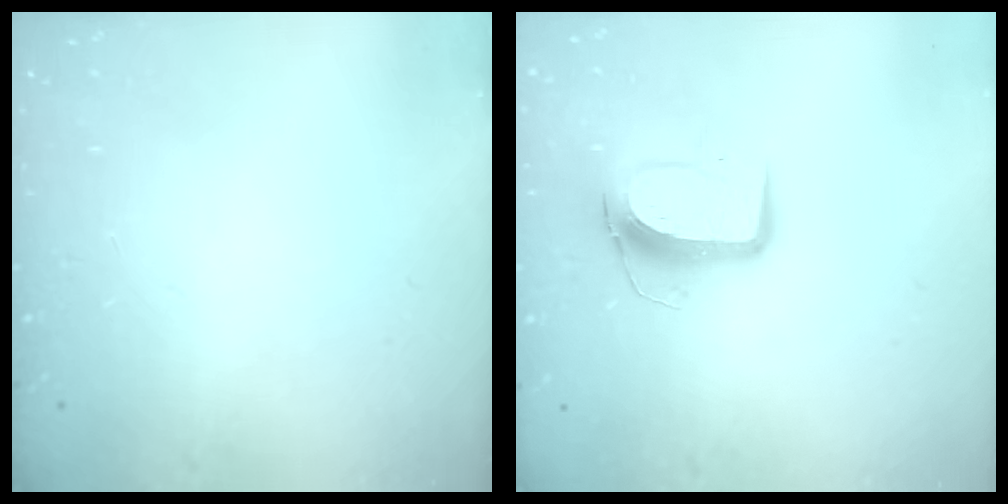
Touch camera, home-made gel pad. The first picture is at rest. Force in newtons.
{"total": 10.3, "press": 10.3, "slide": 0.8}